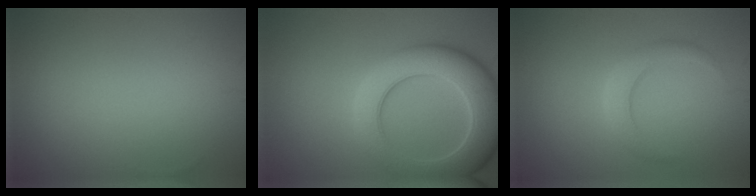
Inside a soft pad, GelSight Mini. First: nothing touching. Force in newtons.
{"total": 8.9, "press": 8.8, "slide": 0.7}
{"total": 2.4, "press": 2.4, "slide": 0.0}